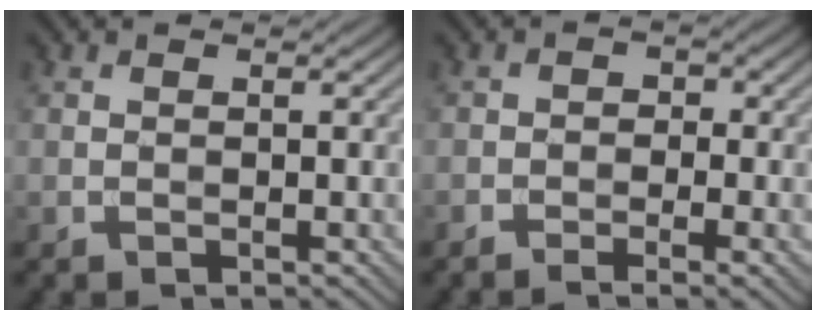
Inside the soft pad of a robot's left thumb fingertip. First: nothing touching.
{"total": 2.9, "force": [-1.7, 1.4, 1.9], "torque": [-0.024, 0.003, -0.029]}